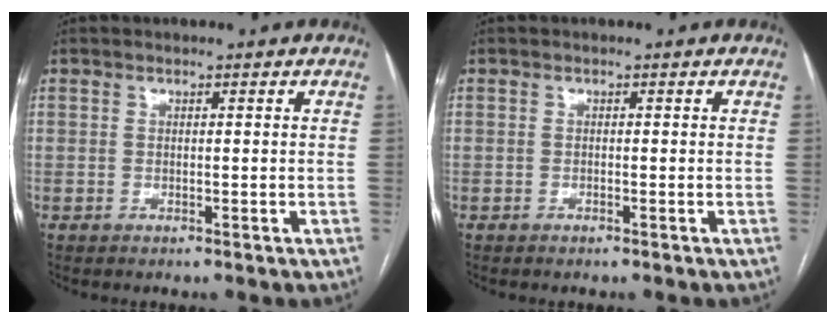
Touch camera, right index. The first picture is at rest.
{"total": 0.0}